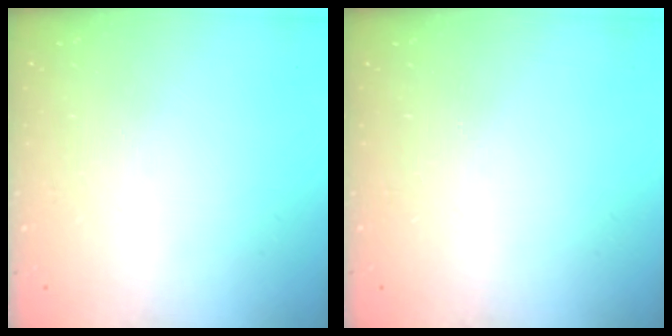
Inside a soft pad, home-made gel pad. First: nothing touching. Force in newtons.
{"total": 0.0}